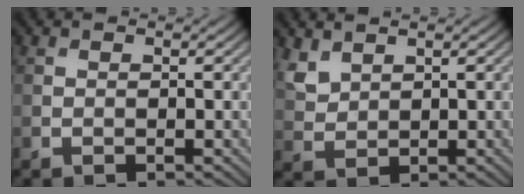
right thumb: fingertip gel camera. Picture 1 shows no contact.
{"total": 3.1, "force": [2.2, 1.7, 1.4], "torque": [-0.041, 0.000, 0.051]}